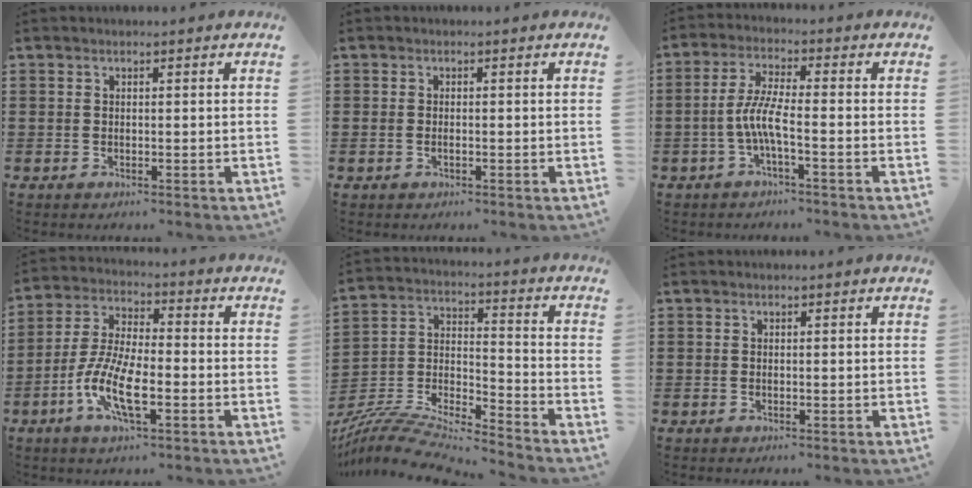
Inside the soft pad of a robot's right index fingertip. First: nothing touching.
{"total": 0.8, "force": [-0.3, 0.3, 0.7], "torque": [-0.014, -0.003, -0.005]}
{"total": 5.4, "force": [-1.8, 0.7, 5.0], "torque": [-0.125, -0.011, -0.045]}
{"total": 9.6, "force": [-3.7, 3.2, 8.3], "torque": [-0.195, -0.014, -0.074]}
{"total": 8.8, "force": [-8.3, 1.1, 2.8], "torque": [-0.062, 0.003, -0.171]}
{"total": 0.0}